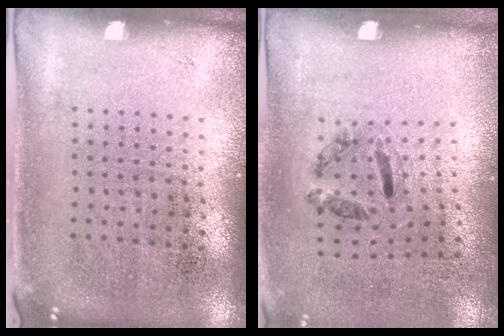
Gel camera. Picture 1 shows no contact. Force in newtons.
{"total": 1.4, "press": 0.8, "slide": 1.2}